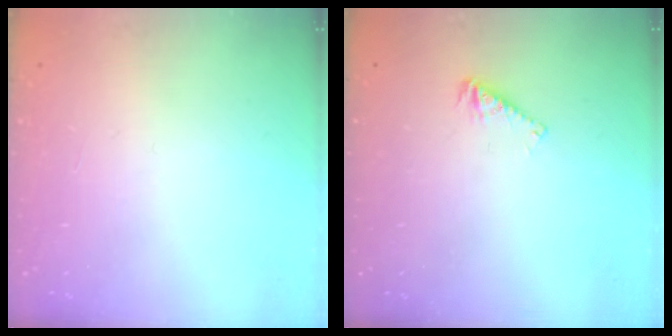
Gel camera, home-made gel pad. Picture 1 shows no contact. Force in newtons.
{"total": 3.4, "press": 3.4, "slide": 0.4}